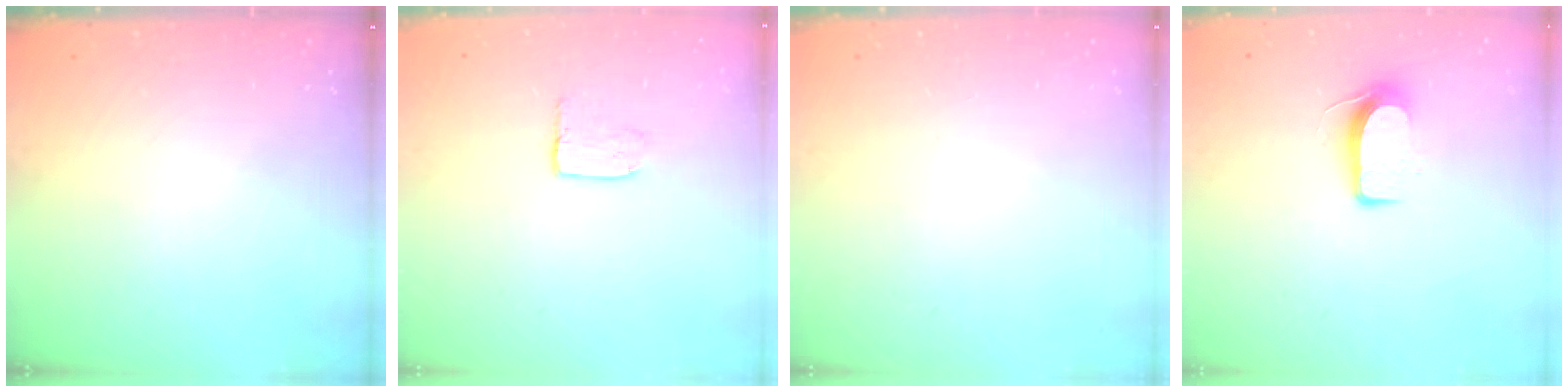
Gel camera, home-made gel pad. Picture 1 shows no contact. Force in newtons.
{"total": 3.9, "press": 3.9, "slide": 0.1}
{"total": 0.0}
{"total": 7.9, "press": 7.9, "slide": 0.7}